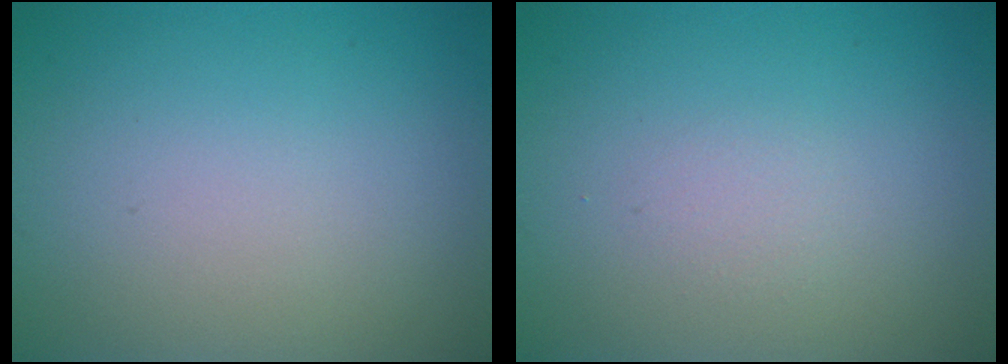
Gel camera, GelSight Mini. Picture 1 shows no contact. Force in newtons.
{"total": 0.8, "press": 0.8, "slide": 0.1}